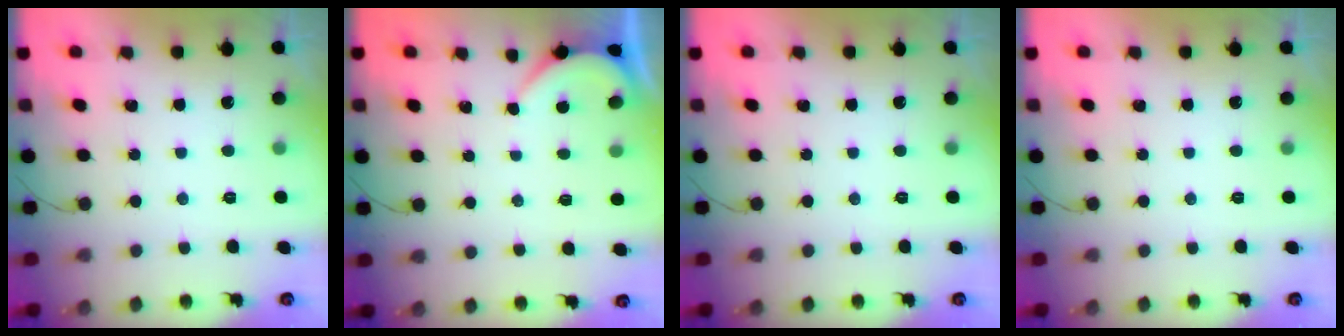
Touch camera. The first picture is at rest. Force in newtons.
{"total": 2.2, "press": 2.2, "slide": 0.4}
{"total": 0.0}
{"total": 0.0}